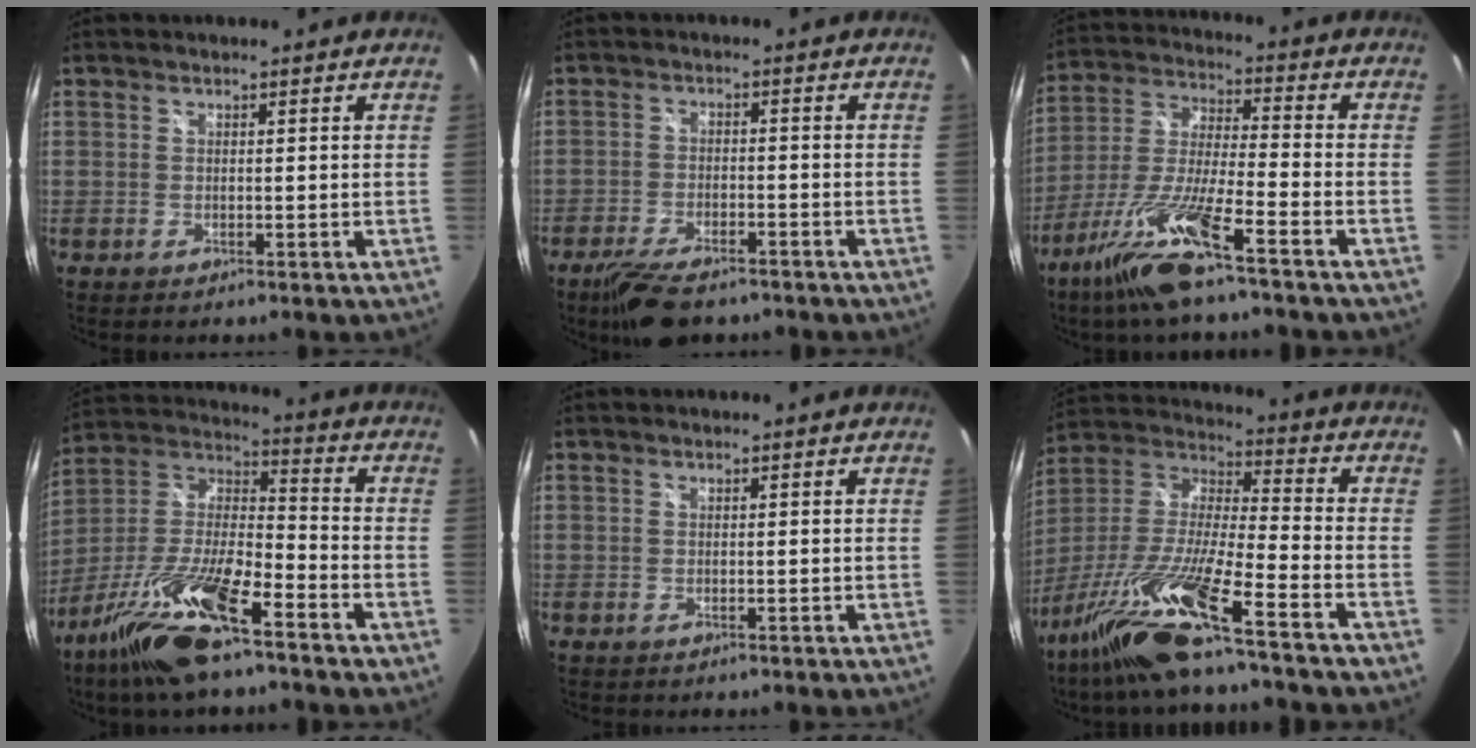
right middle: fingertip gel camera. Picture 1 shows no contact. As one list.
[{"total": 9.2, "force": [-7.2, 3.0, 5.0], "torque": [-0.115, -0.017, -0.123]}, {"total": 13.9, "force": [-9.2, 0.8, 10.5], "torque": [-0.223, -0.015, -0.177]}, {"total": 18.7, "force": [-11.6, 4.9, 13.8], "torque": [-0.273, -0.015, -0.224]}, {"total": 0.0}, {"total": 20.0, "force": [-14.3, 0.4, 13.9], "torque": [-0.265, -0.039, -0.269]}]